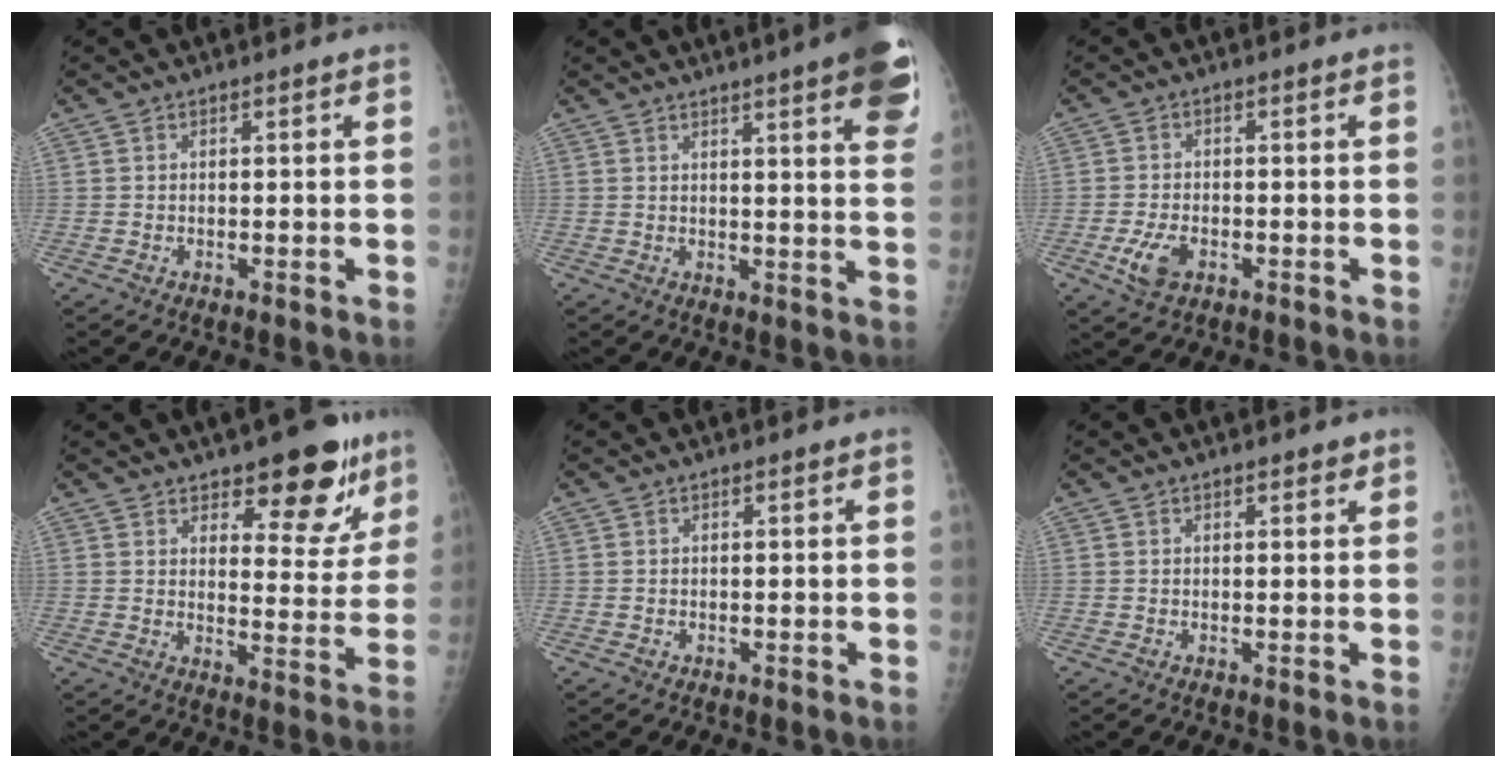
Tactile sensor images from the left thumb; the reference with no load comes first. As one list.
[{"total": 14.1, "force": [8.1, 2.0, 11.4], "torque": [-0.126, -0.025, 0.085]}, {"total": 4.8, "force": [-2.0, 2.7, 3.4], "torque": [-0.072, 0.003, -0.034]}, {"total": 12.9, "force": [8.6, 5.5, 7.9], "torque": [-0.048, -0.053, 0.121]}, {"total": 0.0}, {"total": 1.5, "force": [1.0, 0.6, 0.8], "torque": [-0.001, -0.003, 0.010]}]